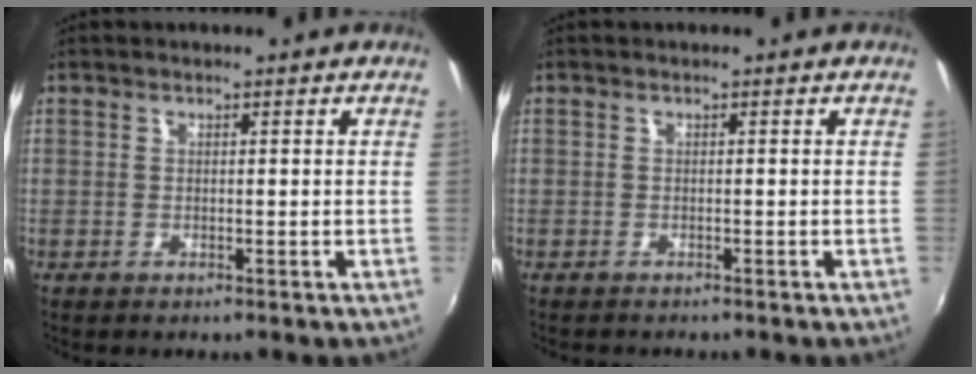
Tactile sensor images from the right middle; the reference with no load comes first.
{"total": 1.0, "force": [-1.0, 0.1, 0.2], "torque": [-0.006, -0.004, -0.015]}